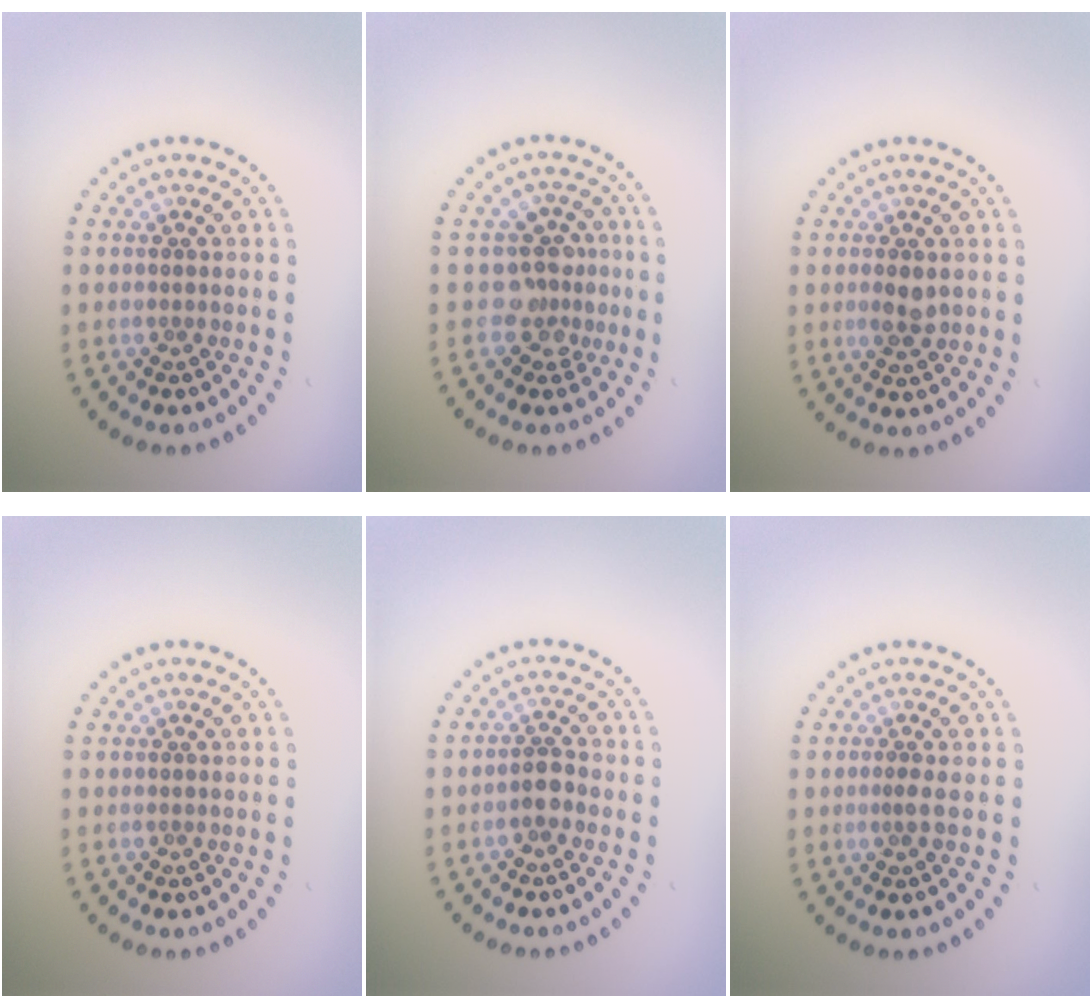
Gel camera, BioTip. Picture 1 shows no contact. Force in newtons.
{"total": 3.0, "press": 2.5, "slide": 1.7}
{"total": 1.9, "press": 1.8, "slide": 0.3}
{"total": 0.0}
{"total": 1.8, "press": 1.5, "slide": 0.9}
{"total": 0.5, "press": 0.2, "slide": 0.5}